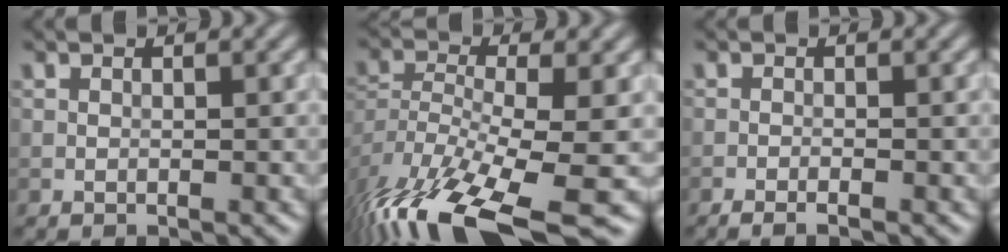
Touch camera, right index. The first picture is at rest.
{"total": 12.8, "force": [-8.4, 4.0, 8.9], "torque": [-0.191, -0.020, -0.132]}
{"total": 1.3, "force": [-0.9, 0.2, 0.9], "torque": [-0.014, 0.002, -0.018]}